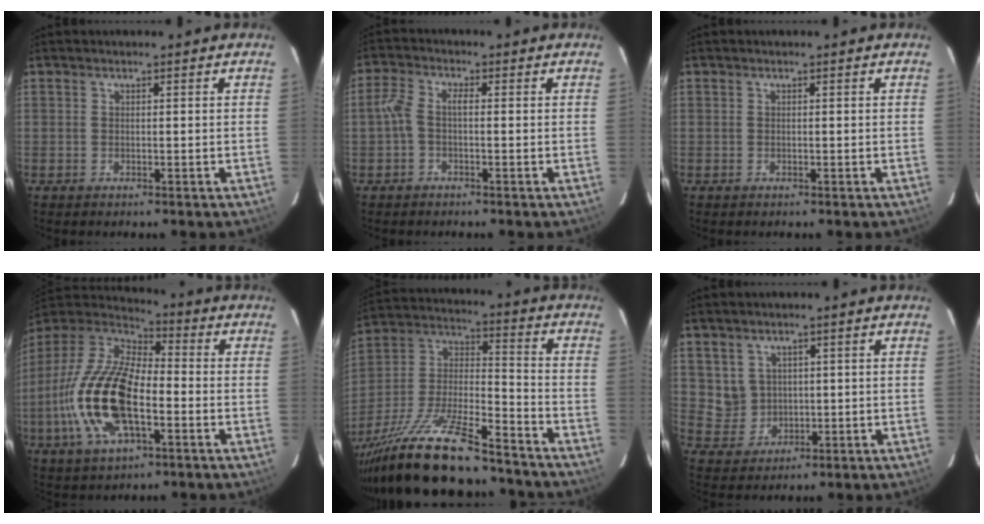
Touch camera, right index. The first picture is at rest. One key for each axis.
{"total": 3.5, "fx": -0.7, "fy": 1.6, "fz": 3.0, "tx": -0.068, "ty": 0.011, "tz": -0.019}
{"total": 0.0}
{"total": 20.3, "fx": -5.0, "fy": 8.9, "fz": 17.5, "tx": -0.372, "ty": -0.012, "tz": -0.098}
{"total": 24.9, "fx": -19.6, "fy": 5.5, "fz": 14.4, "tx": -0.282, "ty": -0.034, "tz": -0.324}
{"total": 5.1, "fx": 1.5, "fy": 4.7, "fz": 1.1, "tx": -0.023, "ty": 0.008, "tz": 0.045}